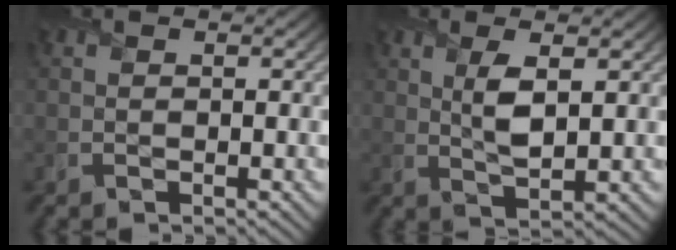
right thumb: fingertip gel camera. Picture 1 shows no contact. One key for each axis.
{"total": 3.9, "fx": 1.2, "fy": 1.2, "fz": 3.5, "tx": -0.078, "ty": -0.001, "tz": 0.025}